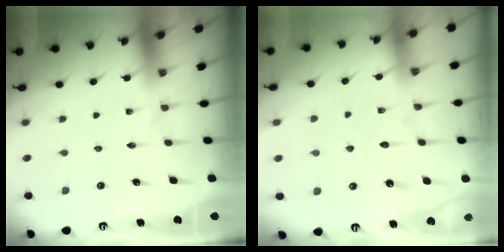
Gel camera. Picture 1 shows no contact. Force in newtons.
{"total": 5.5, "press": 5.5, "slide": 0.7}